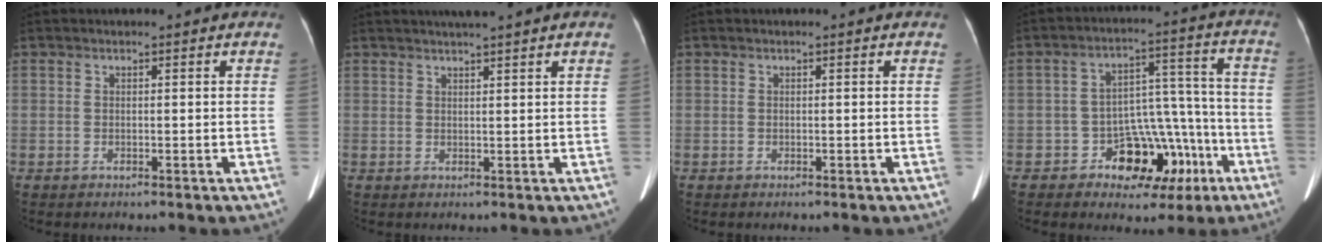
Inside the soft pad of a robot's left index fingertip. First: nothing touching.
{"total": 3.8, "force": [3.1, -0.6, 2.2], "torque": [-0.031, 0.019, 0.048]}
{"total": 0.0}
{"total": 11.1, "force": [-5.4, 7.1, 6.5], "torque": [-0.079, 0.042, -0.067]}